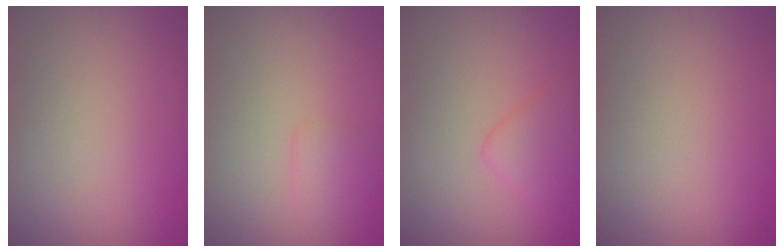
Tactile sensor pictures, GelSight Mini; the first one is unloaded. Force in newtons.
{"total": 1.4, "press": 1.4, "slide": 0.1}
{"total": 3.1, "press": 3.1, "slide": 0.1}
{"total": 0.0}